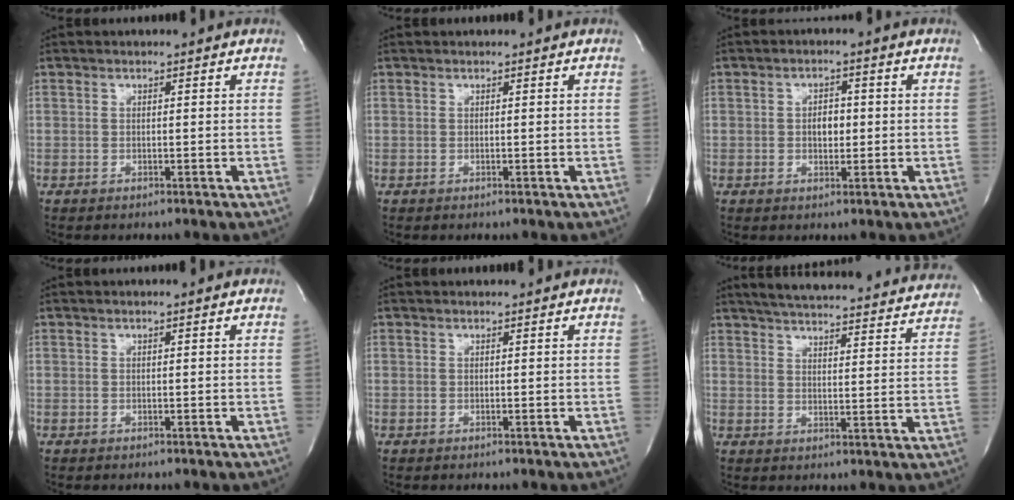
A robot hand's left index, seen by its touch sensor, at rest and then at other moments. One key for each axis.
{"total": 0.0}
{"total": 3.0, "fx": 0.0, "fy": 1.8, "fz": 2.4, "tx": -0.035, "ty": 0.005, "tz": 0.001}
{"total": 0.0}
{"total": 0.7, "fx": 0.7, "fy": 0.0, "fz": 0.1, "tx": -0.003, "ty": 0.007, "tz": 0.011}
{"total": 29.0, "fx": 27.0, "fy": 4.1, "fz": 9.9, "tx": -0.158, "ty": -0.043, "tz": 0.327}